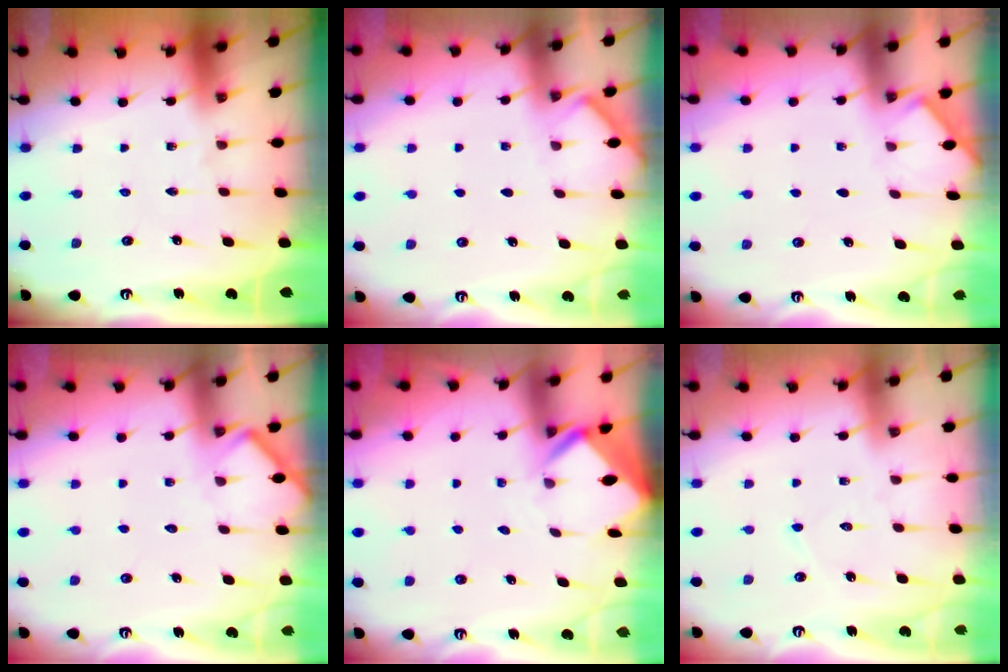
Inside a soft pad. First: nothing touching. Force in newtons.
{"total": 3.1, "press": 3.1, "slide": 0.4}
{"total": 2.0, "press": 1.9, "slide": 0.3}
{"total": 5.2, "press": 5.2, "slide": 0.6}
{"total": 2.8, "press": 2.8, "slide": 0.2}
{"total": 2.8, "press": 2.8, "slide": 0.2}